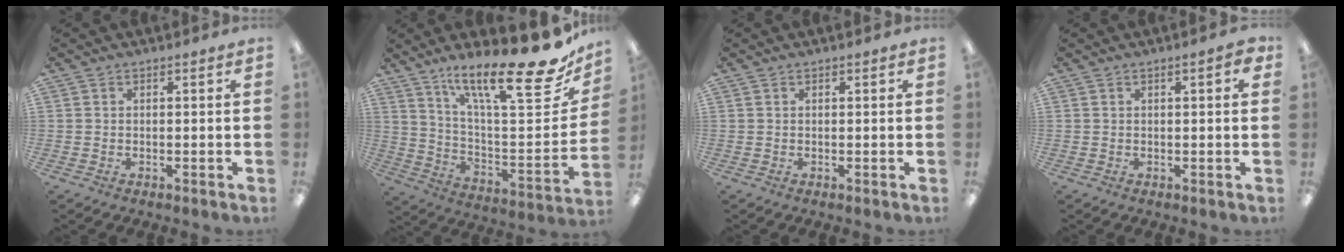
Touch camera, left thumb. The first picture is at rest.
{"total": 22.9, "force": [16.2, 4.8, 15.4], "torque": [-0.222, -0.124, 0.255]}
{"total": 0.0}
{"total": 2.4, "force": [0.9, 0.6, 2.2], "torque": [-0.035, 0.001, 0.013]}